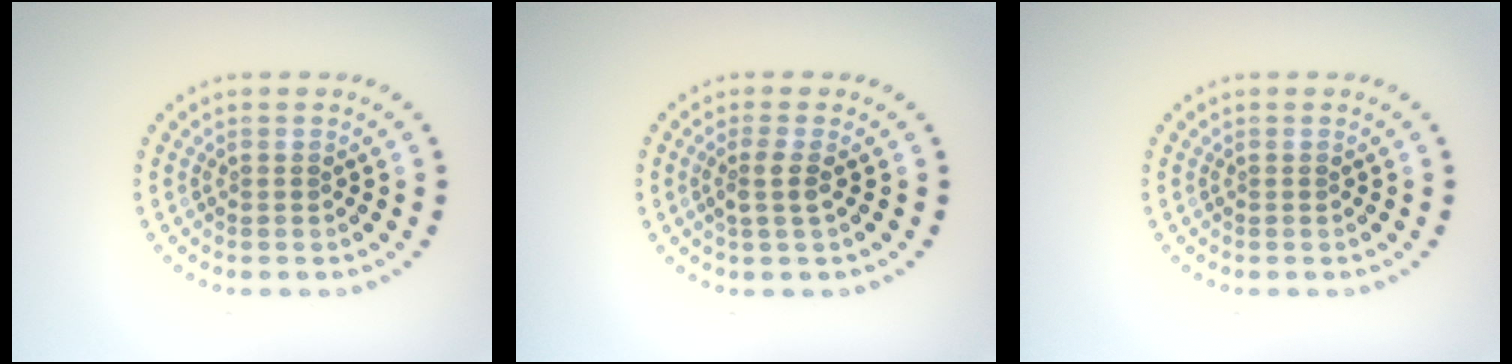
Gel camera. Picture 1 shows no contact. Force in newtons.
{"total": 1.7, "press": 1.4, "slide": 1.0}
{"total": 0.0}